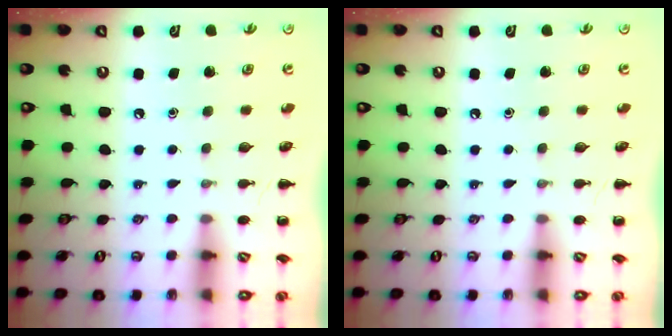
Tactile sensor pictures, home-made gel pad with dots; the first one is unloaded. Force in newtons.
{"total": 0.0}